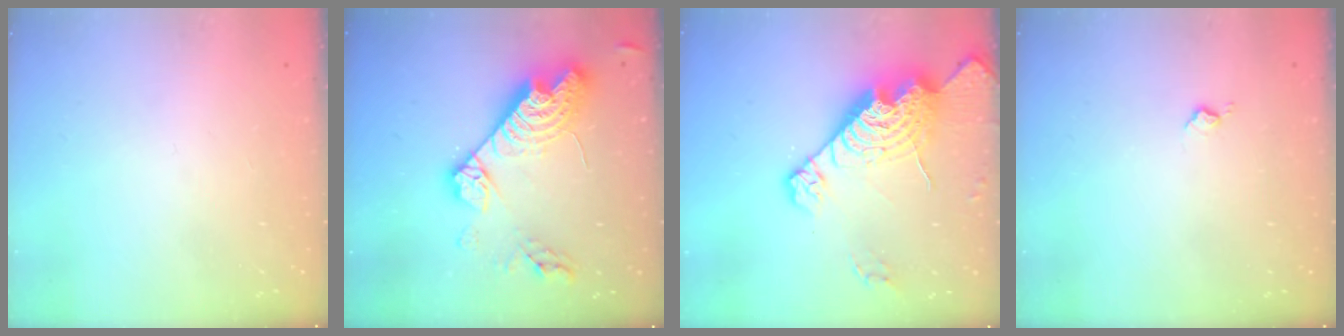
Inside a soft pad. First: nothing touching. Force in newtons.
{"total": 19.2, "press": 19.1, "slide": 1.5}
{"total": 20.7, "press": 20.6, "slide": 1.8}
{"total": 5.6, "press": 5.6, "slide": 0.7}